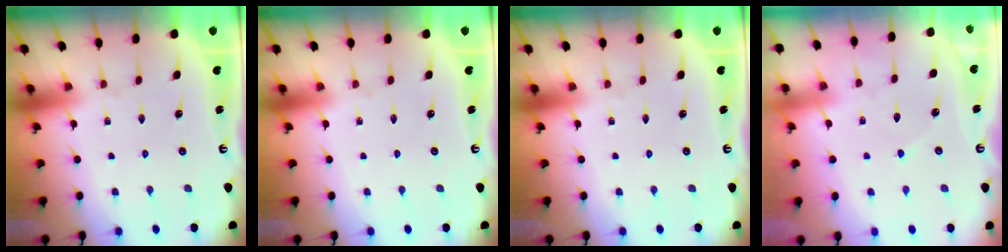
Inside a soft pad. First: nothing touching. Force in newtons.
{"total": 0.0}
{"total": 0.0}
{"total": 2.9, "press": 2.9, "slide": 0.4}